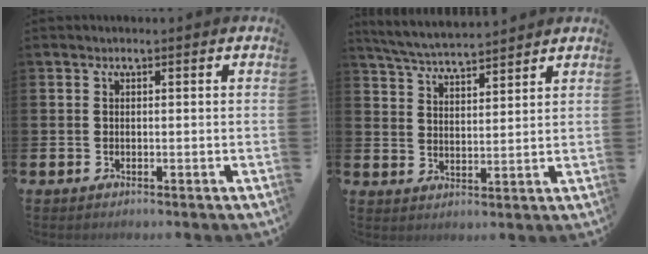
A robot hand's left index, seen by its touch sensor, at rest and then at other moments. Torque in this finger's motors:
{"motor_torque": [0.05, -0.19, 0.44, 0.16]}